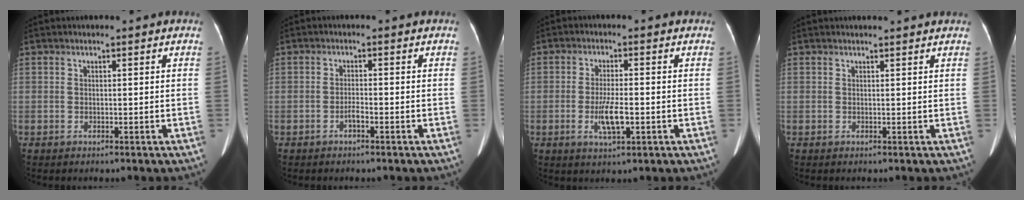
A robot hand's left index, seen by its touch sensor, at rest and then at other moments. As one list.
[{"total": 1.3, "force": [-0.9, 0.2, 1.0], "torque": [-0.020, 0.001, -0.015]}, {"total": 4.8, "force": [-1.3, 1.0, 4.6], "torque": [-0.093, -0.006, -0.021]}, {"total": 3.1, "force": [3.0, 0.0, 0.8], "torque": [-0.011, 0.016, 0.034]}]